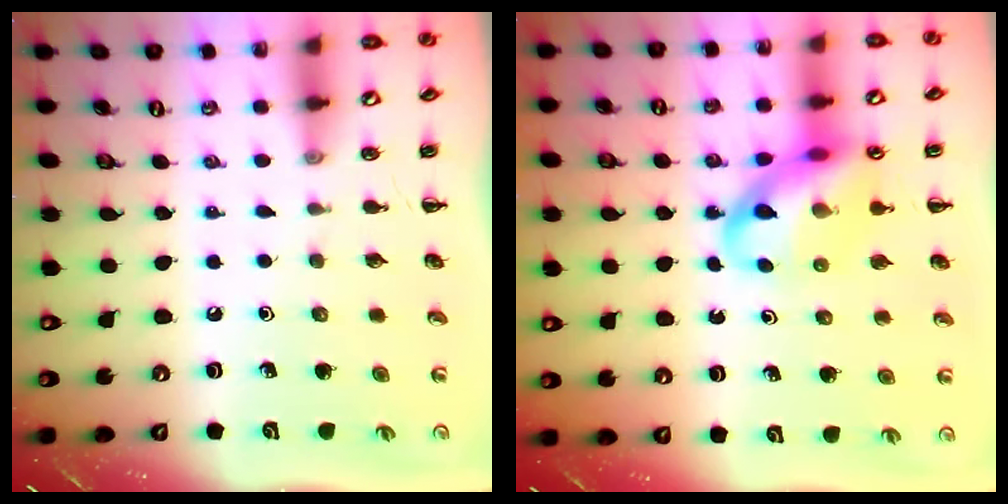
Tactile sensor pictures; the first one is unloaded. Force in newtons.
{"total": 15.5, "press": 15.1, "slide": 3.4}